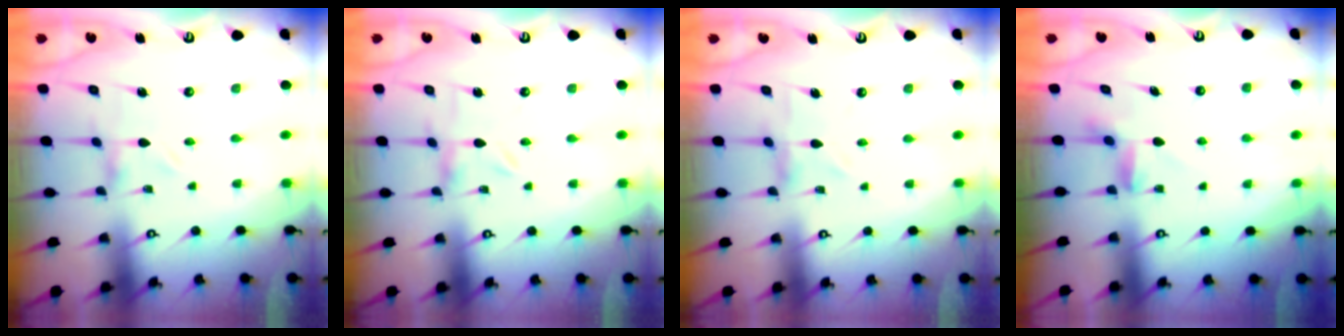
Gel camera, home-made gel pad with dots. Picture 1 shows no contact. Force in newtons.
{"total": 0.0}
{"total": 3.2, "press": 3.2, "slide": 0.4}
{"total": 3.7, "press": 3.6, "slide": 0.4}